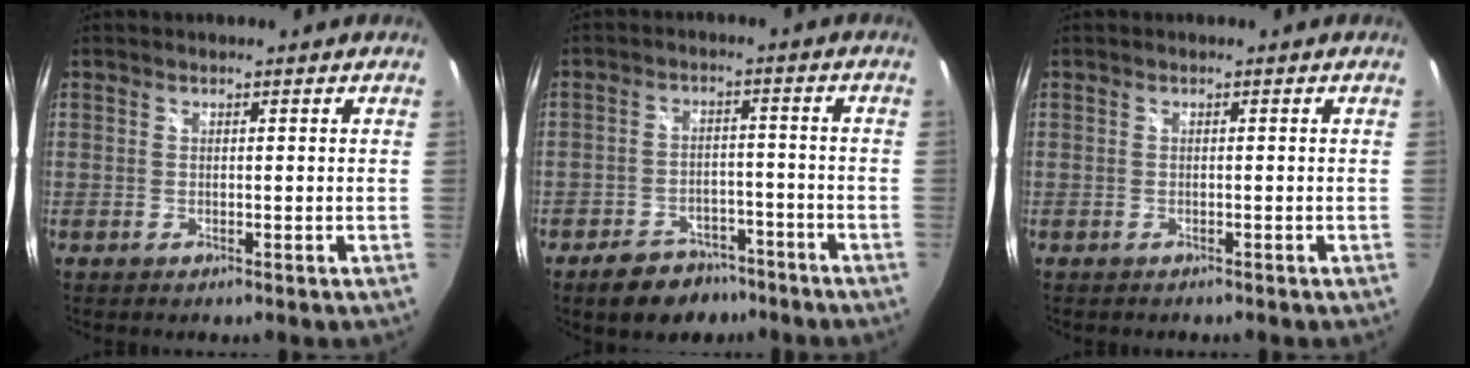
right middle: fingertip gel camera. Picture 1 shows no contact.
{"total": 9.1, "force": [-6.8, 5.0, 3.3], "torque": [-0.077, 0.016, -0.091]}
{"total": 0.0}